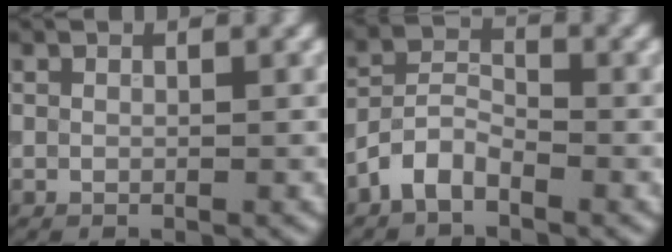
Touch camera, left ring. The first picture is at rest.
{"total": 3.3, "force": [-2.2, 1.6, 1.8], "torque": [-0.035, 0.011, -0.054]}